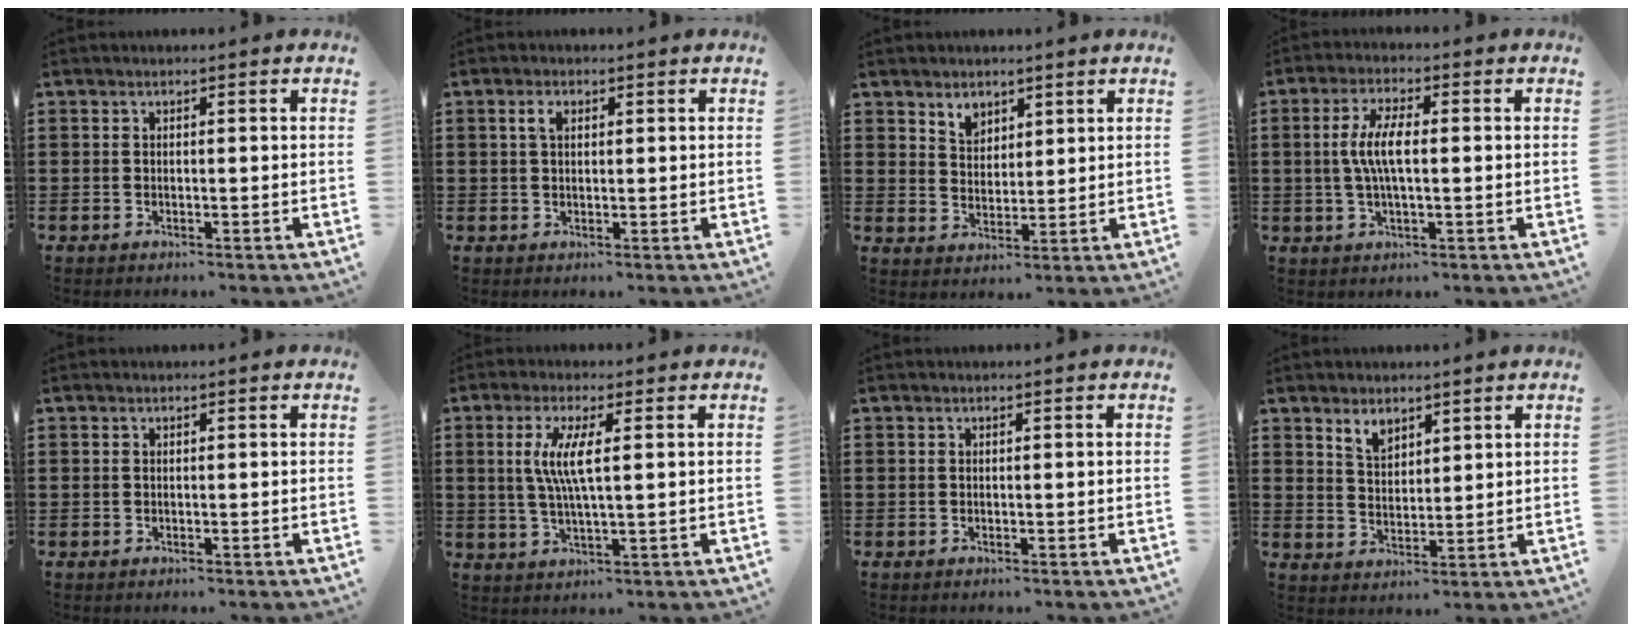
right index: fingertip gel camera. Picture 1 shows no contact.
{"total": 2.1, "force": [0.8, 1.2, 1.6], "torque": [-0.035, 0.007, 0.013]}
{"total": 3.5, "force": [2.6, 2.3, 0.6], "torque": [-0.022, 0.007, 0.049]}
{"total": 6.3, "force": [0.1, 2.0, 5.9], "torque": [-0.122, 0.002, -0.006]}
{"total": 0.0}
{"total": 6.1, "force": [1.2, 0.9, 5.9], "torque": [-0.130, -0.007, 0.013]}
{"total": 0.0}
{"total": 3.5, "force": [2.8, 1.8, 1.3], "torque": [-0.033, 0.004, 0.053]}